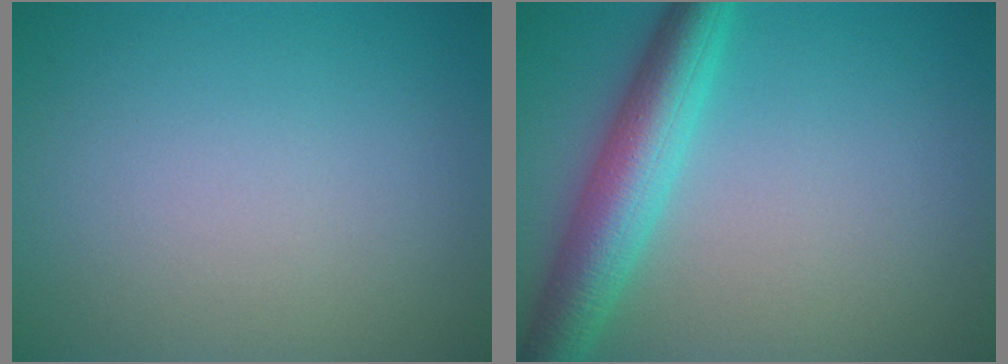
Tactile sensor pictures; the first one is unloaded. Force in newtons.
{"total": 6.0, "press": 6.0, "slide": 0.1}